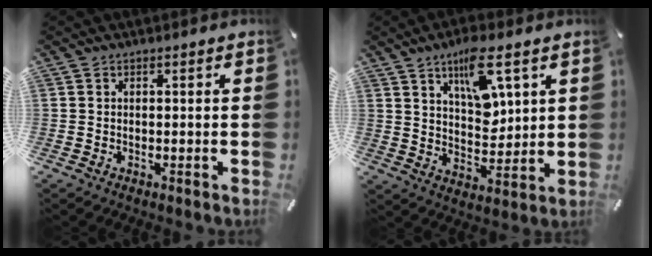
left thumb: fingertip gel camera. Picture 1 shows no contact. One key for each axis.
{"total": 11.6, "fx": 6.6, "fy": 5.2, "fz": 8.0, "tx": -0.124, "ty": -0.025, "tz": 0.112}